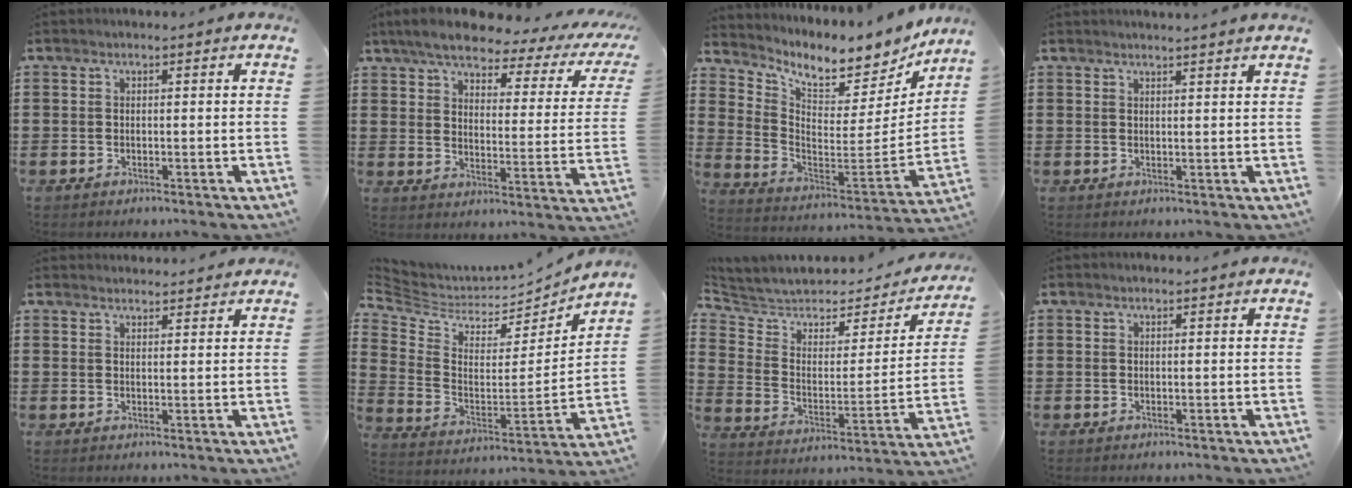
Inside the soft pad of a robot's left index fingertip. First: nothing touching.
{"total": 5.7, "force": [4.6, 1.2, 3.2], "torque": [-0.085, -0.020, 0.074]}
{"total": 6.7, "force": [5.9, 1.6, 2.7], "torque": [-0.071, -0.065, 0.095]}
{"total": 1.6, "force": [1.5, -0.4, 0.4], "torque": [-0.009, -0.001, 0.029]}
{"total": 2.1, "force": [2.1, 0.2, -0.1], "torque": [-0.005, -0.002, 0.040]}
{"total": 4.1, "force": [3.8, 1.4, 0.7], "torque": [-0.045, -0.042, 0.062]}
{"total": 4.9, "force": [4.4, 2.0, 1.0], "torque": [-0.053, -0.033, 0.071]}
{"total": 0.6, "force": [0.6, 0.1, 0.1], "torque": [-0.004, 0.000, 0.012]}